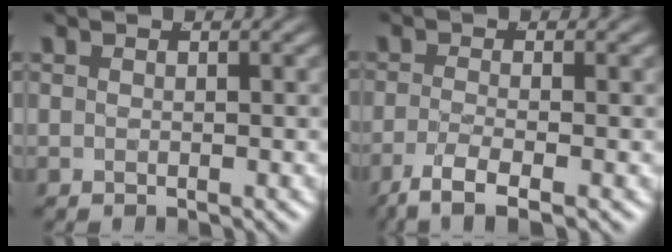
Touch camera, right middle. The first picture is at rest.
{"total": 4.8, "force": [-3.4, 1.1, 3.2], "torque": [-0.065, -0.027, -0.042]}